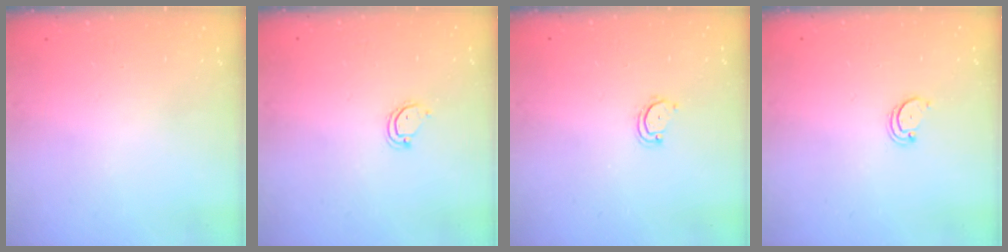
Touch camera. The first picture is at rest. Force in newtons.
{"total": 3.9, "press": 3.9, "slide": 0.3}
{"total": 2.8, "press": 2.8, "slide": 0.3}
{"total": 2.0, "press": 2.0, "slide": 0.2}